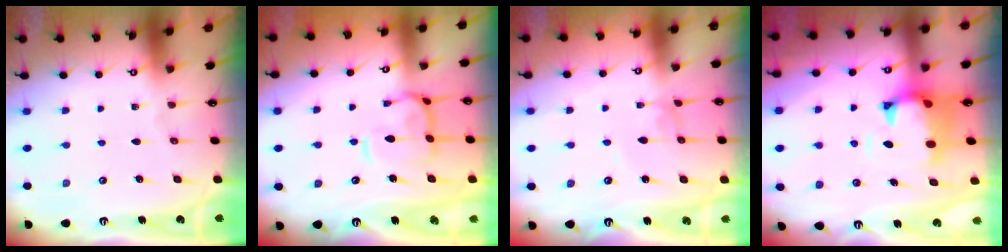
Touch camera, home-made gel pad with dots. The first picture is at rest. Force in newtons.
{"total": 5.4, "press": 5.3, "slide": 1.1}
{"total": 2.7, "press": 2.7, "slide": 0.1}
{"total": 1.5, "press": 1.1, "slide": 1.1}